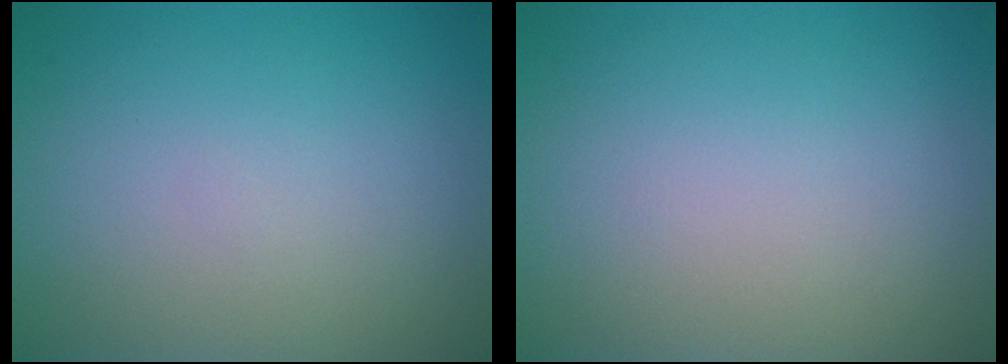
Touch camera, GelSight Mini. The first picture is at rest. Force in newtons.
{"total": 0.0}